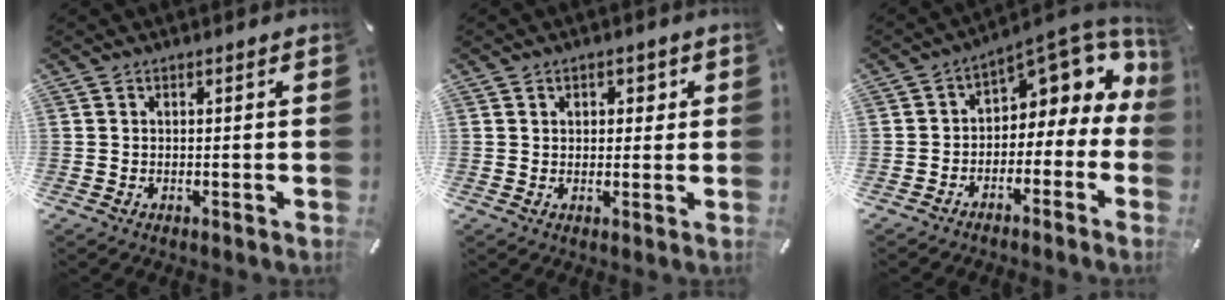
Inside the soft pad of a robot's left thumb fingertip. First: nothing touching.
{"total": 2.3, "force": [0.8, 1.9, 1.0], "torque": [-0.007, 0.000, 0.007]}
{"total": 8.1, "force": [4.0, 5.3, 4.6], "torque": [-0.062, -0.038, 0.069]}